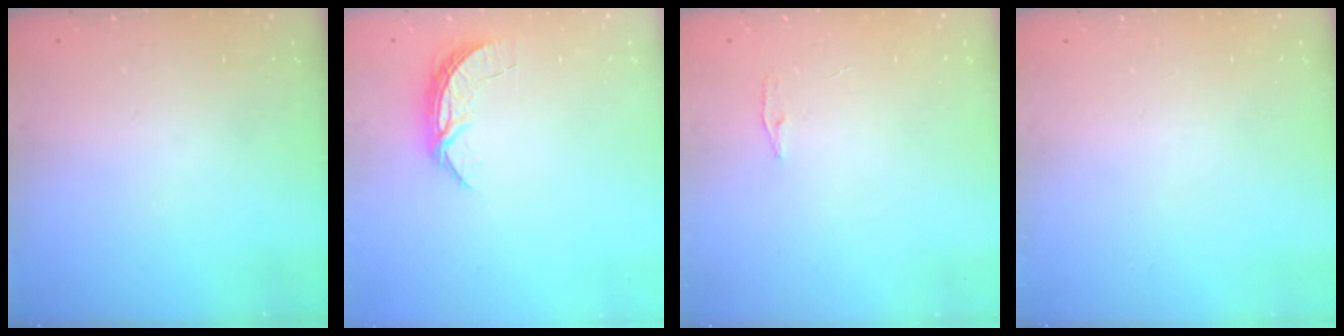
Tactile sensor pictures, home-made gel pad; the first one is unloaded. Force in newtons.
{"total": 5.6, "press": 5.6, "slide": 0.5}
{"total": 3.8, "press": 3.7, "slide": 0.5}
{"total": 0.0}